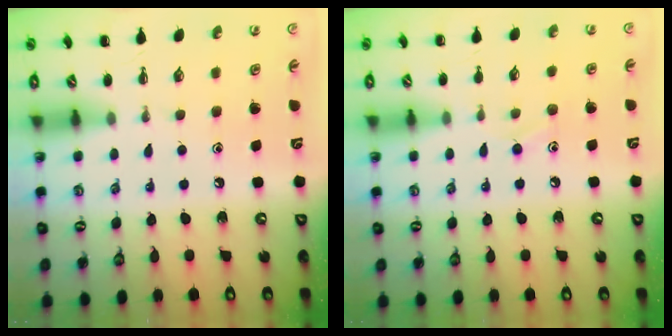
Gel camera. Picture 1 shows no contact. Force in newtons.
{"total": 6.9, "press": 6.4, "slide": 2.5}